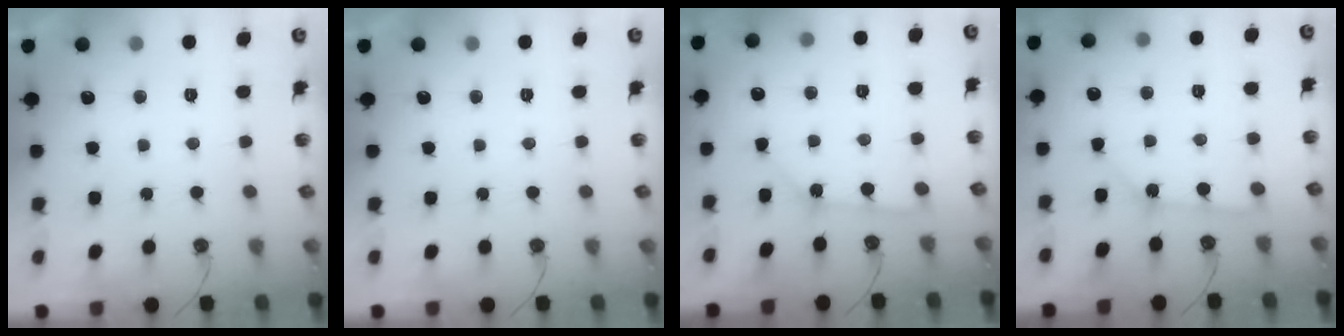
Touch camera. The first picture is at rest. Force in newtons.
{"total": 0.0}
{"total": 2.9, "press": 2.9, "slide": 0.2}
{"total": 2.9, "press": 2.9, "slide": 0.2}